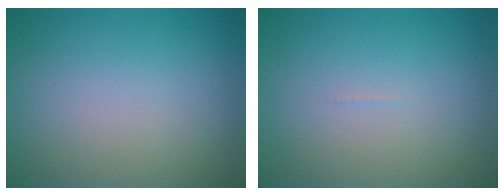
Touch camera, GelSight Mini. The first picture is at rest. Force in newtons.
{"total": 0.0}